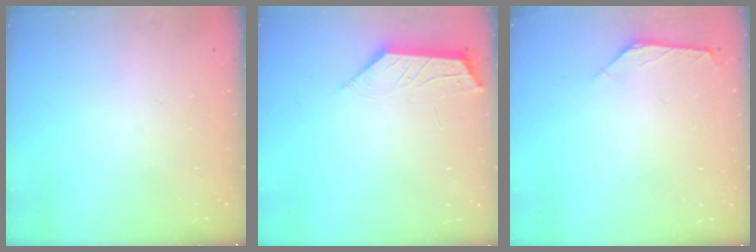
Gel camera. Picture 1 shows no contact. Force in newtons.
{"total": 2.3, "press": 2.2, "slide": 0.5}
{"total": 1.6, "press": 1.5, "slide": 0.4}